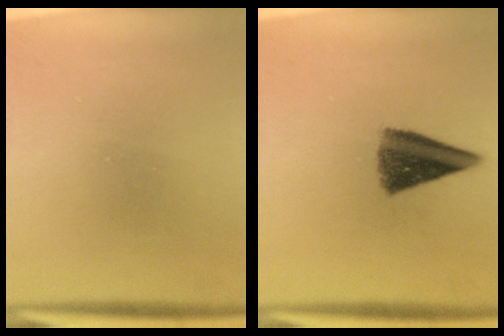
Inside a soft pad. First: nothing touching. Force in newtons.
{"total": 8.5}